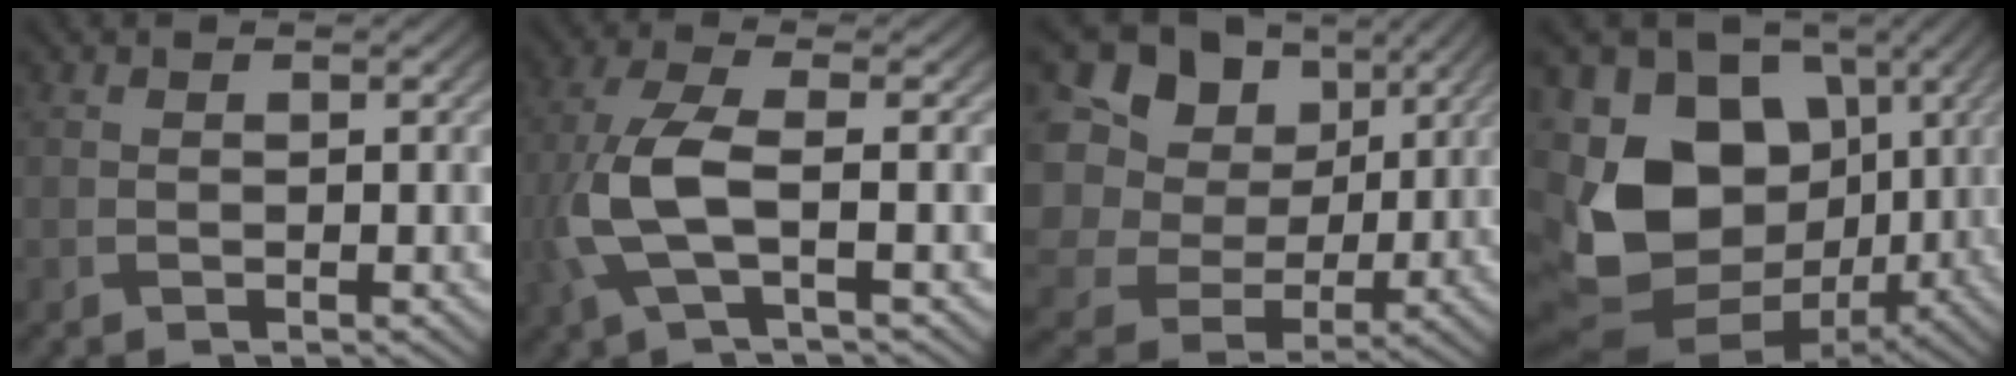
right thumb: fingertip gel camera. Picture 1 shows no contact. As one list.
[{"total": 7.3, "force": [-1.3, 2.6, 6.7], "torque": [-0.173, -0.002, -0.028]}, {"total": 16.2, "force": [3.1, 13.7, 8.0], "torque": [-0.258, 0.012, 0.072]}, {"total": 15.4, "force": [-0.7, 11.7, 9.9], "torque": [-0.201, -0.021, 0.000]}]